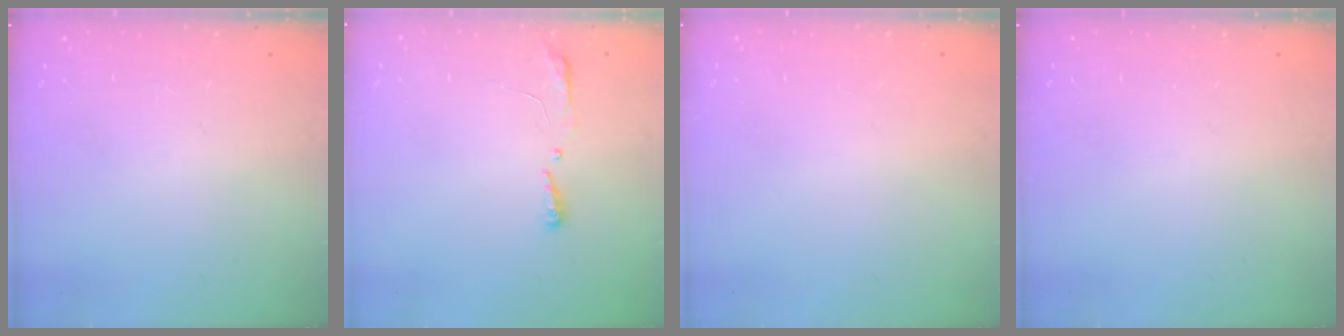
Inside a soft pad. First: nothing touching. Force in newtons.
{"total": 4.1, "press": 3.9, "slide": 1.2}
{"total": 1.1, "press": 0.8, "slide": 0.7}
{"total": 0.0}